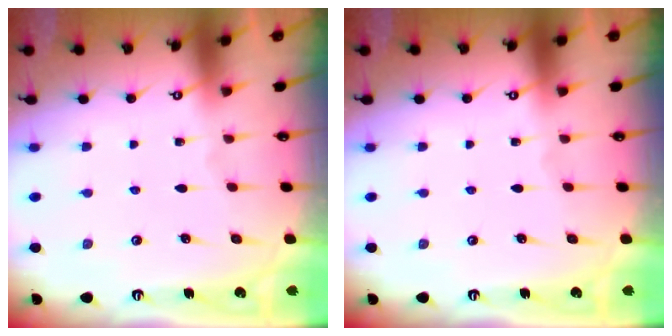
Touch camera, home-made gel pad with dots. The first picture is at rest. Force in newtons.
{"total": 0.0}